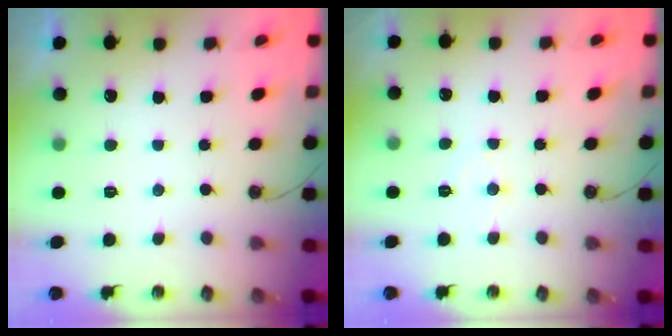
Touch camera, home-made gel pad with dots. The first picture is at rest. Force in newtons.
{"total": 4.7, "press": 4.6, "slide": 0.7}